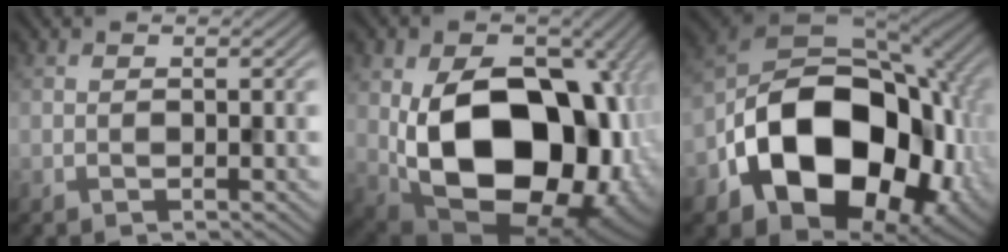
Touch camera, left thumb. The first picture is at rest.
{"total": 20.9, "force": [-2.2, 14.3, 15.2], "torque": [-0.242, -0.063, -0.006]}
{"total": 19.1, "force": [-5.2, 13.0, 13.0], "torque": [-0.225, -0.040, -0.085]}